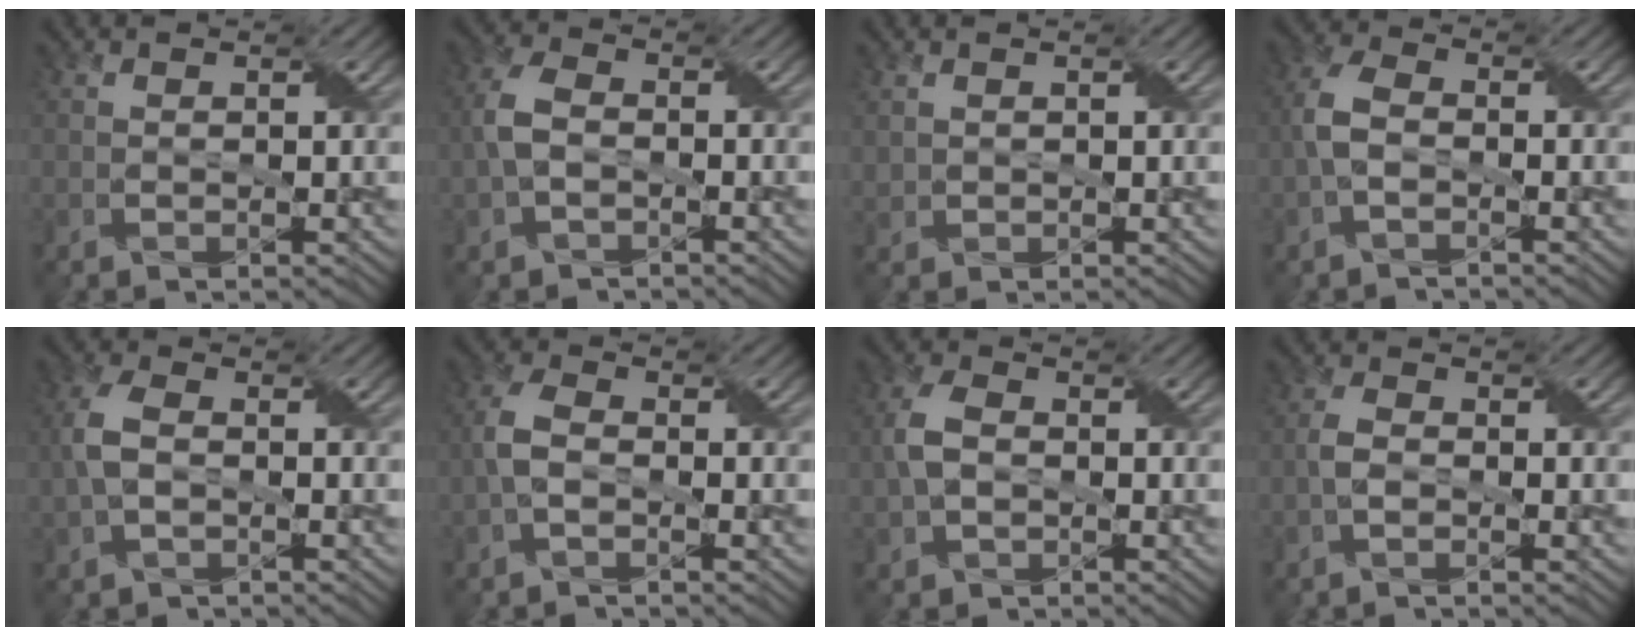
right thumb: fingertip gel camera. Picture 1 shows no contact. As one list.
[{"total": 4.9, "force": [-1.1, 3.3, 3.4], "torque": [-0.091, 0.005, -0.026]}, {"total": 1.0, "force": [0.7, 0.8, 0.2], "torque": [-0.010, 0.001, 0.018]}, {"total": 4.7, "force": [-1.3, 2.8, 3.6], "torque": [-0.095, 0.007, -0.032]}, {"total": 5.2, "force": [-0.8, 3.4, 3.9], "torque": [-0.106, 0.006, -0.021]}, {"total": 4.2, "force": [-1.3, 2.4, 3.1], "torque": [-0.083, 0.007, -0.034]}, {"total": 4.9, "force": [-0.7, 3.5, 3.4], "torque": [-0.091, 0.005, -0.018]}, {"total": 2.4, "force": [-1.0, 1.2, 1.8], "torque": [-0.043, 0.007, -0.026]}]